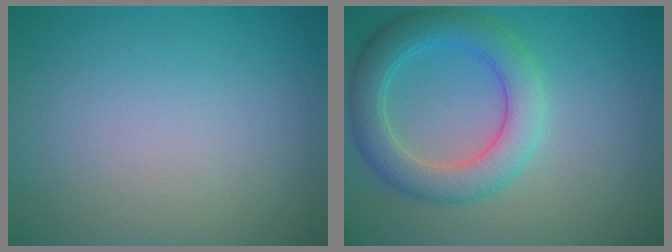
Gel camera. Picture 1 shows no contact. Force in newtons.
{"total": 5.3, "press": 5.3, "slide": 0.2}